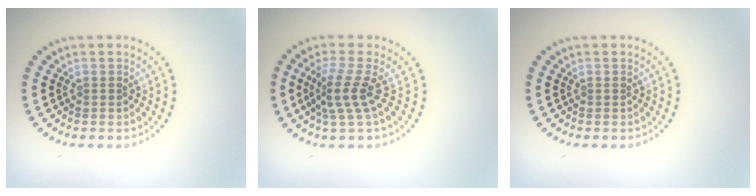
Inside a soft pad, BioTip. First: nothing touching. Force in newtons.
{"total": 2.9, "press": 2.0, "slide": 2.1}
{"total": 0.0}